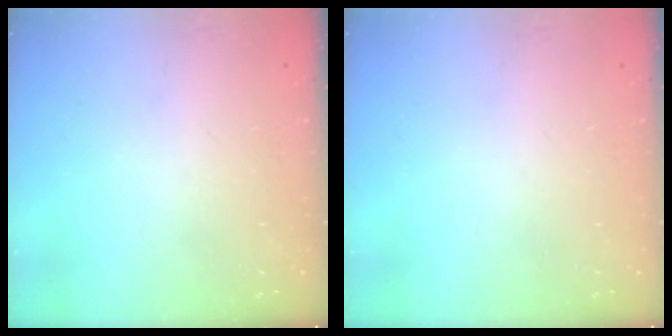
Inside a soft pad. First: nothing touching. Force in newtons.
{"total": 0.0}